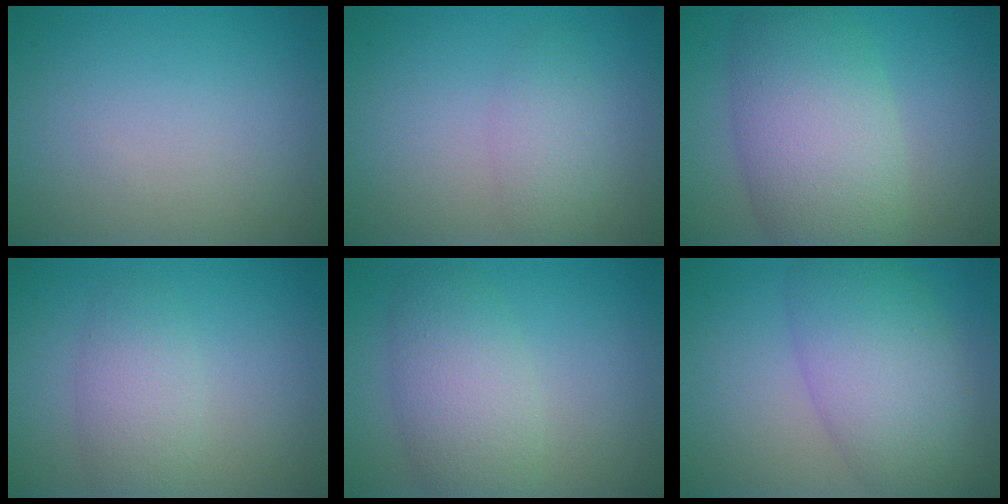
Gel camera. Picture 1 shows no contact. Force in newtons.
{"total": 2.2, "press": 2.1, "slide": 0.2}
{"total": 8.9, "press": 8.9, "slide": 0.3}
{"total": 3.1, "press": 3.1, "slide": 0.1}
{"total": 5.0, "press": 5.0, "slide": 0.1}
{"total": 7.6, "press": 7.6, "slide": 0.3}